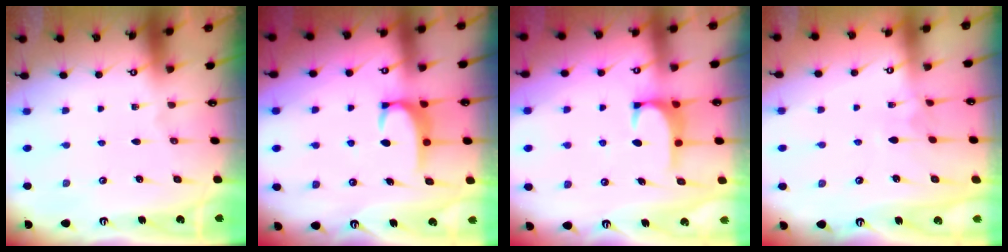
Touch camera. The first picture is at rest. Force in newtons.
{"total": 2.9, "press": 2.8, "slide": 0.5}
{"total": 1.5, "press": 1.3, "slide": 0.8}
{"total": 2.9, "press": 2.9, "slide": 0.2}